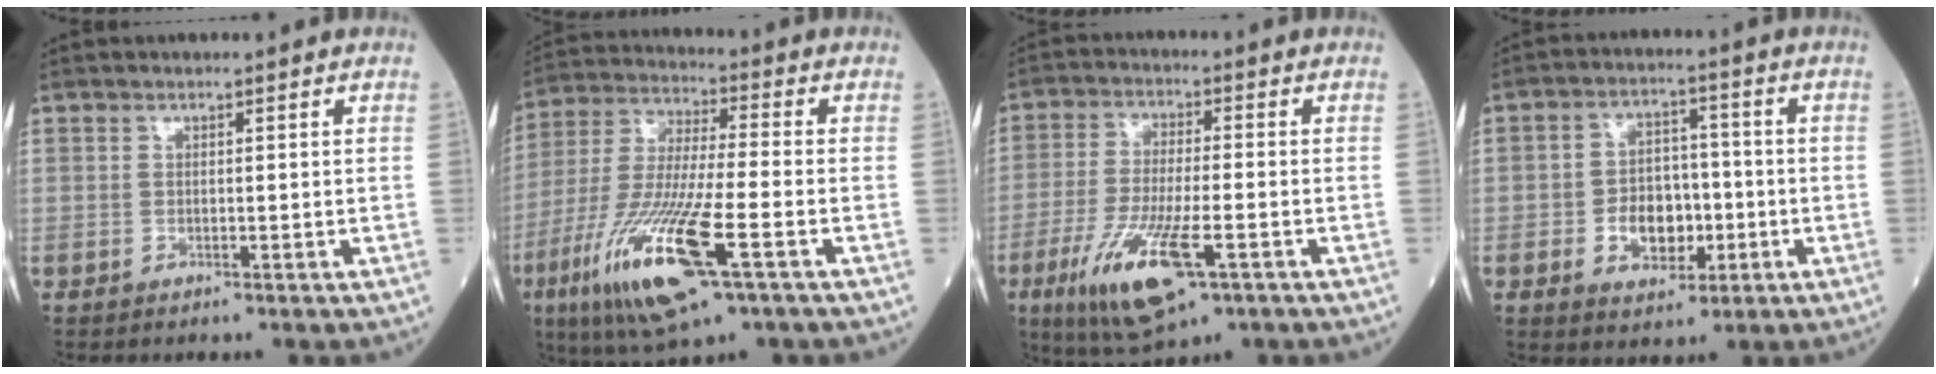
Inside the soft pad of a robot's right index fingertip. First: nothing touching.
{"total": 17.9, "force": [-7.6, 2.4, 16.0], "torque": [-0.348, -0.037, -0.137]}
{"total": 12.7, "force": [-5.6, 2.8, 11.1], "torque": [-0.223, -0.027, -0.093]}
{"total": 7.5, "force": [-1.7, 5.0, 5.3], "torque": [-0.089, 0.011, -0.023]}